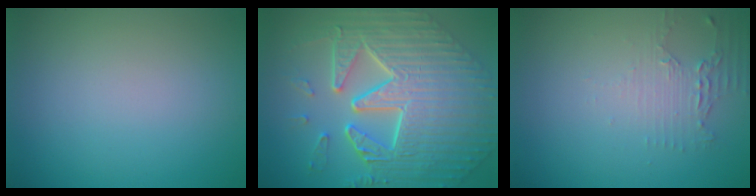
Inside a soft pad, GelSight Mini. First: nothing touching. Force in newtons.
{"total": 10.7, "press": 7.3, "slide": 7.8}
{"total": 2.2, "press": 1.7, "slide": 1.4}